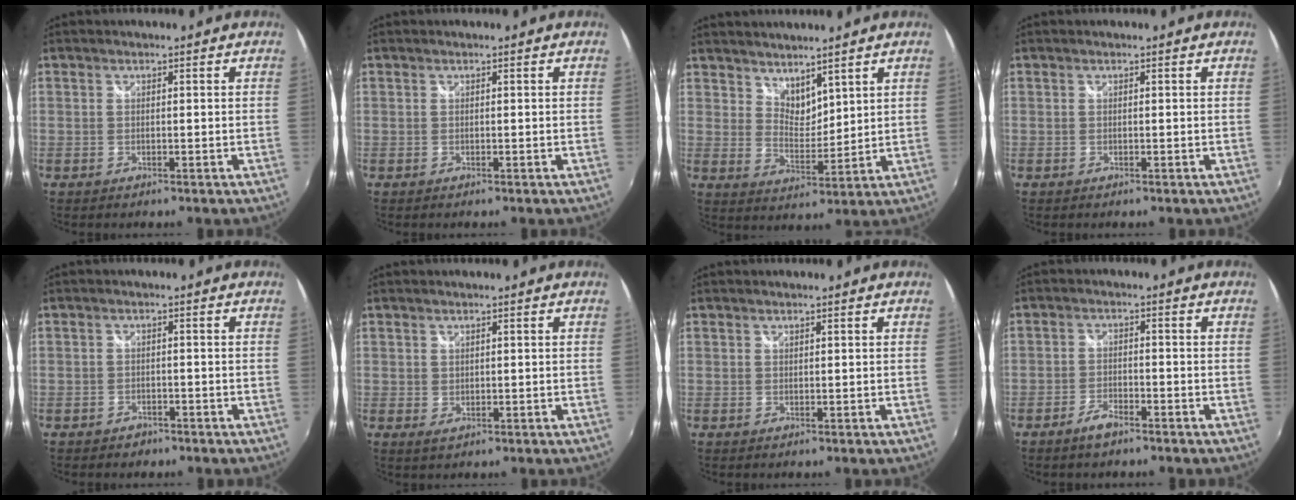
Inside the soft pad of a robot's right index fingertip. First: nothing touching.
{"total": 0.0}
{"total": 5.4, "force": [4.6, 2.4, 1.6], "torque": [-0.016, -0.002, 0.085]}
{"total": 0.0}
{"total": 2.5, "force": [-2.0, 1.5, 0.3], "torque": [-0.012, -0.003, -0.030]}
{"total": 1.2, "force": [0.6, 0.9, 0.4], "torque": [-0.003, -0.001, 0.012]}
{"total": 0.0}
{"total": 3.5, "force": [-2.9, 1.0, 1.8], "torque": [-0.051, -0.001, -0.057]}